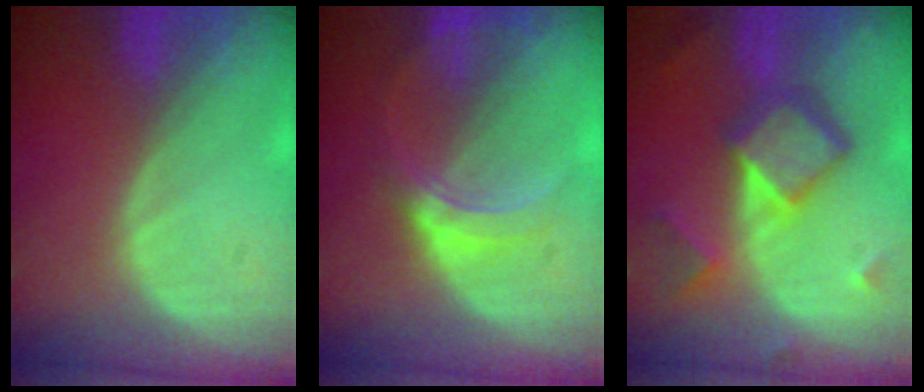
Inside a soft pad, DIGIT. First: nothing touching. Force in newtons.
{"total": 5.3, "press": 5.2, "slide": 0.8}
{"total": 7.7, "press": 7.7, "slide": 0.7}